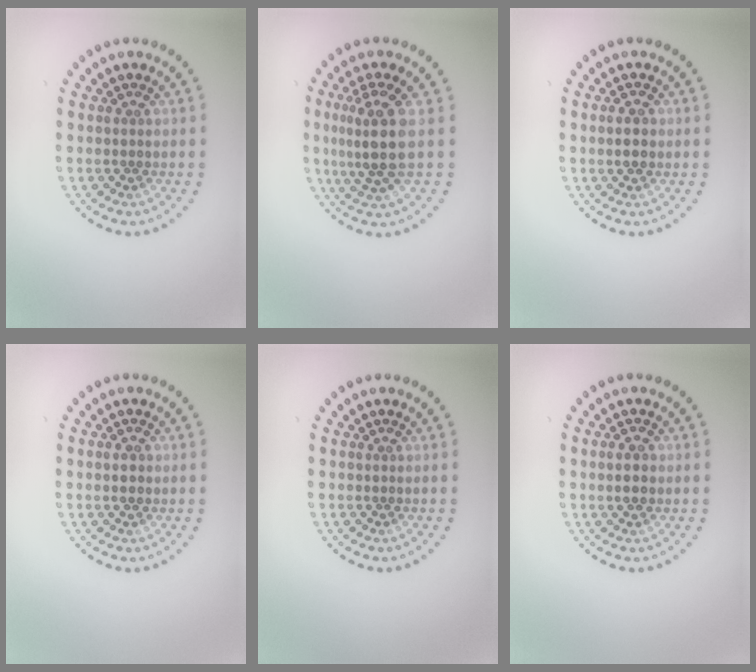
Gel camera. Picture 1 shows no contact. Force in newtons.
{"total": 4.1, "press": 3.5, "slide": 2.2}
{"total": 1.8, "press": 1.8, "slide": 0.3}
{"total": 1.6, "press": 1.6, "slide": 0.1}
{"total": 0.0}
{"total": 1.8, "press": 1.8, "slide": 0.3}